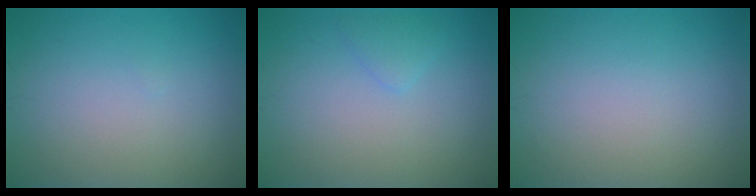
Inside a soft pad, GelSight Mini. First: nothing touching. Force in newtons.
{"total": 1.2, "press": 1.1, "slide": 0.1}
{"total": 0.0}